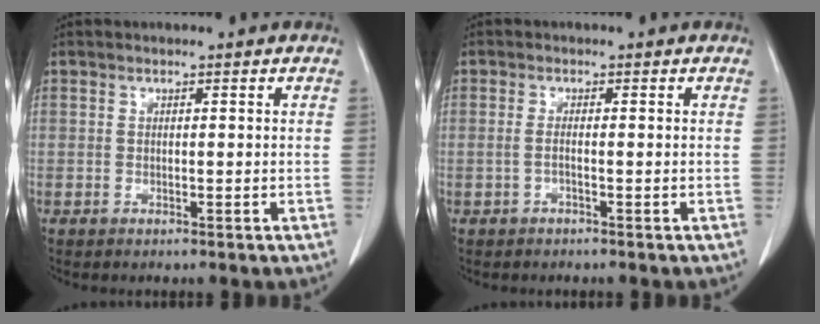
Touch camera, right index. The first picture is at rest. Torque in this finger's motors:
{"motor_torque": [-0.04, 0.14, 0.00, -0.01]}